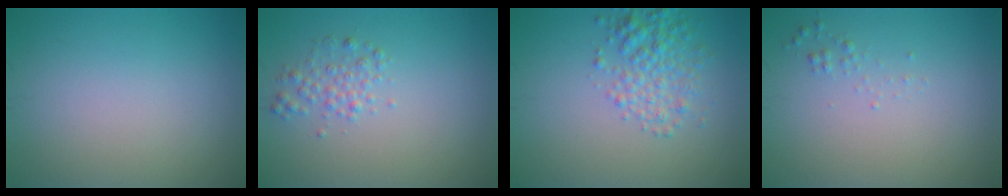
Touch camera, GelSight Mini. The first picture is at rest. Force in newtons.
{"total": 1.7, "press": 1.7, "slide": 0.0}
{"total": 3.3, "press": 3.3, "slide": 0.1}
{"total": 0.6, "press": 0.6, "slide": 0.0}